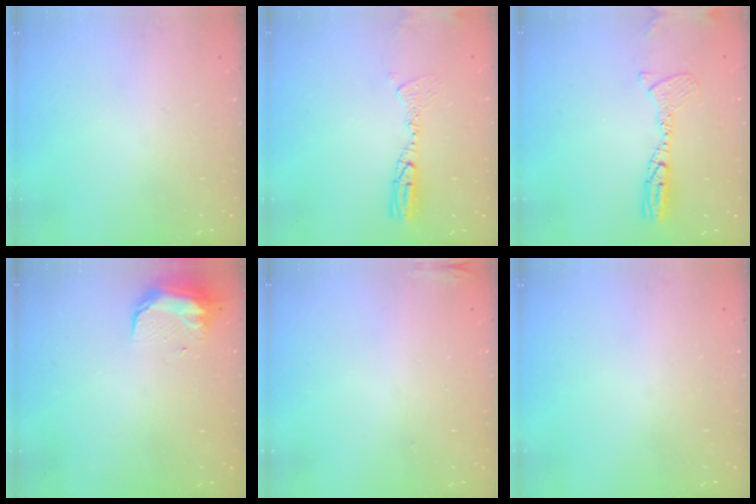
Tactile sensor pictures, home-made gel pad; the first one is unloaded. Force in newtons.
{"total": 9.6, "press": 9.5, "slide": 1.9}
{"total": 11.8, "press": 11.6, "slide": 2.1}
{"total": 9.2, "press": 9.2, "slide": 0.6}
{"total": 6.3, "press": 5.9, "slide": 2.1}
{"total": 0.0}